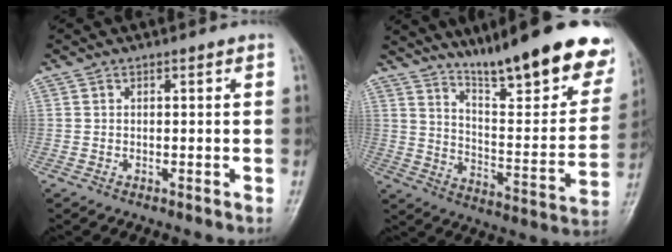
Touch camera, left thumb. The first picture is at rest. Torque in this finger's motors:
{"motor_torque": [1.49, 1.46, 1.50, -1.27, 0.10]}